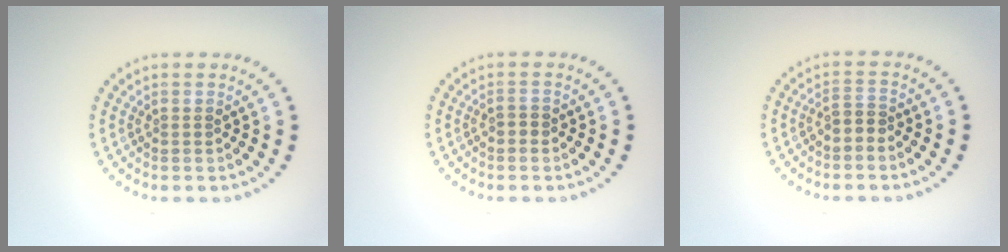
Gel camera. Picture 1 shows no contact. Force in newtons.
{"total": 0.8, "press": 0.8, "slide": 0.1}
{"total": 1.4, "press": 1.3, "slide": 0.7}